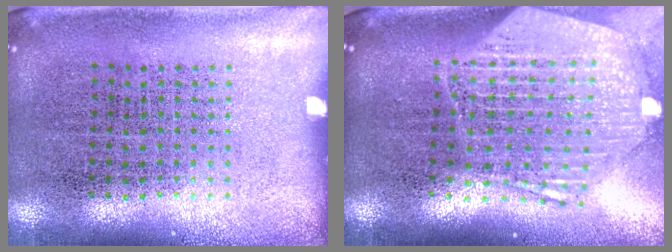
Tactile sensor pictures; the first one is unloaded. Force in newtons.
{"total": 2.8, "press": 2.3, "slide": 1.7}